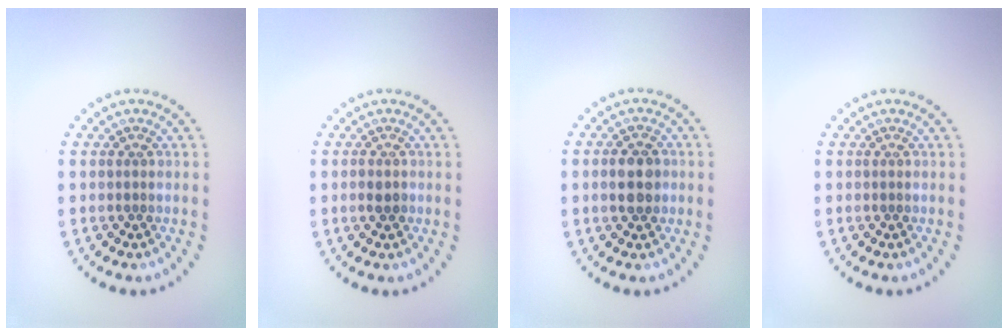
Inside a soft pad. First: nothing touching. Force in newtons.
{"total": 1.2, "press": 1.1, "slide": 0.3}
{"total": 2.6, "press": 2.6, "slide": 0.3}
{"total": 0.0}